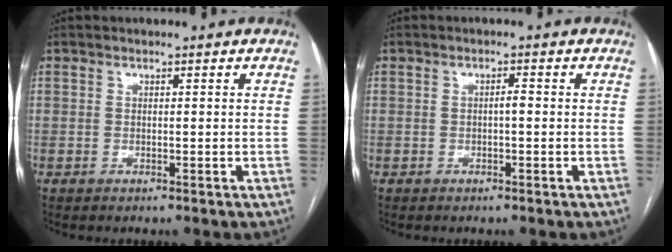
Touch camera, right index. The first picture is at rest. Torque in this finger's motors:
{"motor_torque": [0.37, -0.04, 0.21, 0.04]}